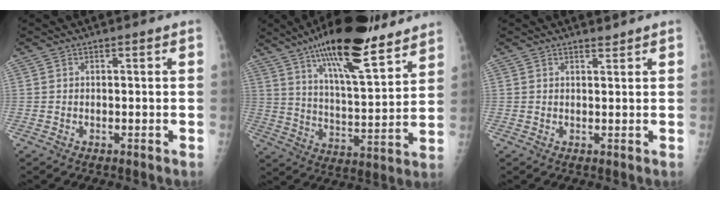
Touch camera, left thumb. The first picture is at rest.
{"total": 22.3, "force": [15.6, 5.6, 14.9], "torque": [-0.226, -0.060, 0.255]}
{"total": 1.3, "force": [1.2, 0.2, 0.5], "torque": [-0.005, -0.009, 0.020]}